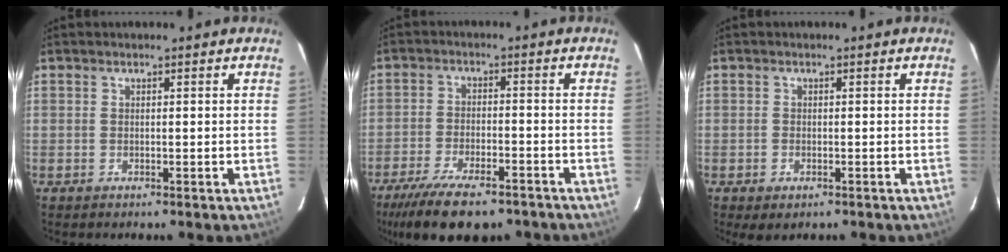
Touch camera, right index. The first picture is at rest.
{"total": 15.9, "force": [-12.2, 5.1, 8.9], "torque": [-0.187, -0.039, -0.194]}
{"total": 2.1, "force": [-1.1, 1.3, 1.1], "torque": [-0.020, -0.008, -0.017]}